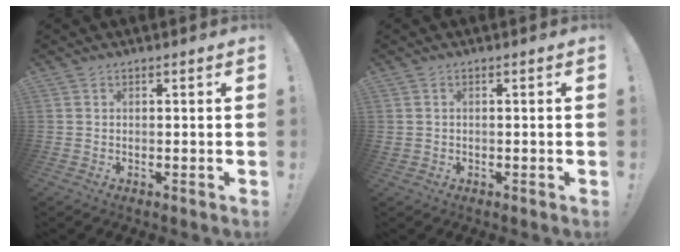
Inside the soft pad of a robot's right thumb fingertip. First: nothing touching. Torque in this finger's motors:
{"motor_torque": [1.00, 0.64, 0.12, -0.20, 0.01]}